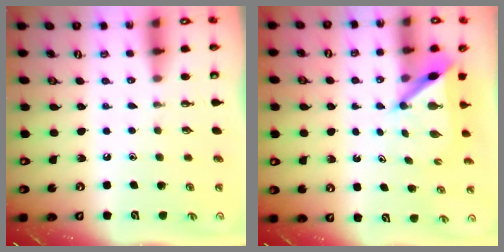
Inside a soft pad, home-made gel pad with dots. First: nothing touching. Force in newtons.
{"total": 5.4, "press": 5.4, "slide": 0.4}